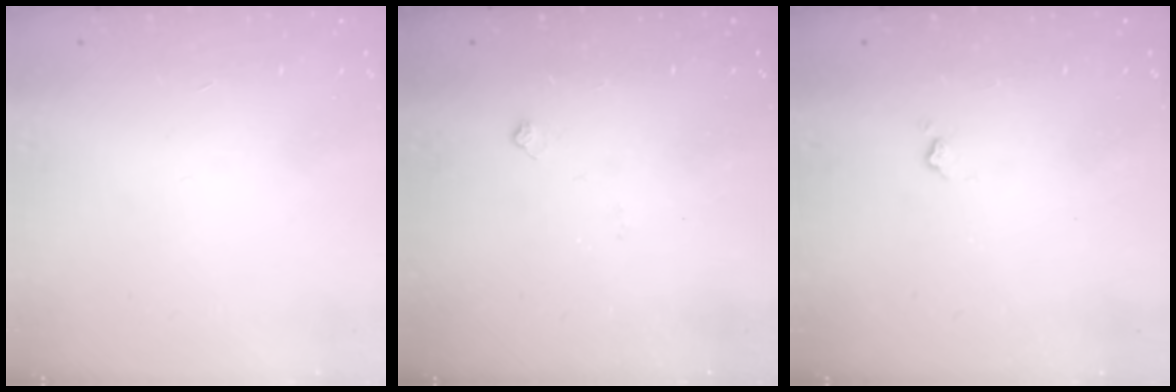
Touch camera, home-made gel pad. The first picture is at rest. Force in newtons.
{"total": 2.5, "press": 2.4, "slide": 0.4}
{"total": 3.3, "press": 3.3, "slide": 0.6}